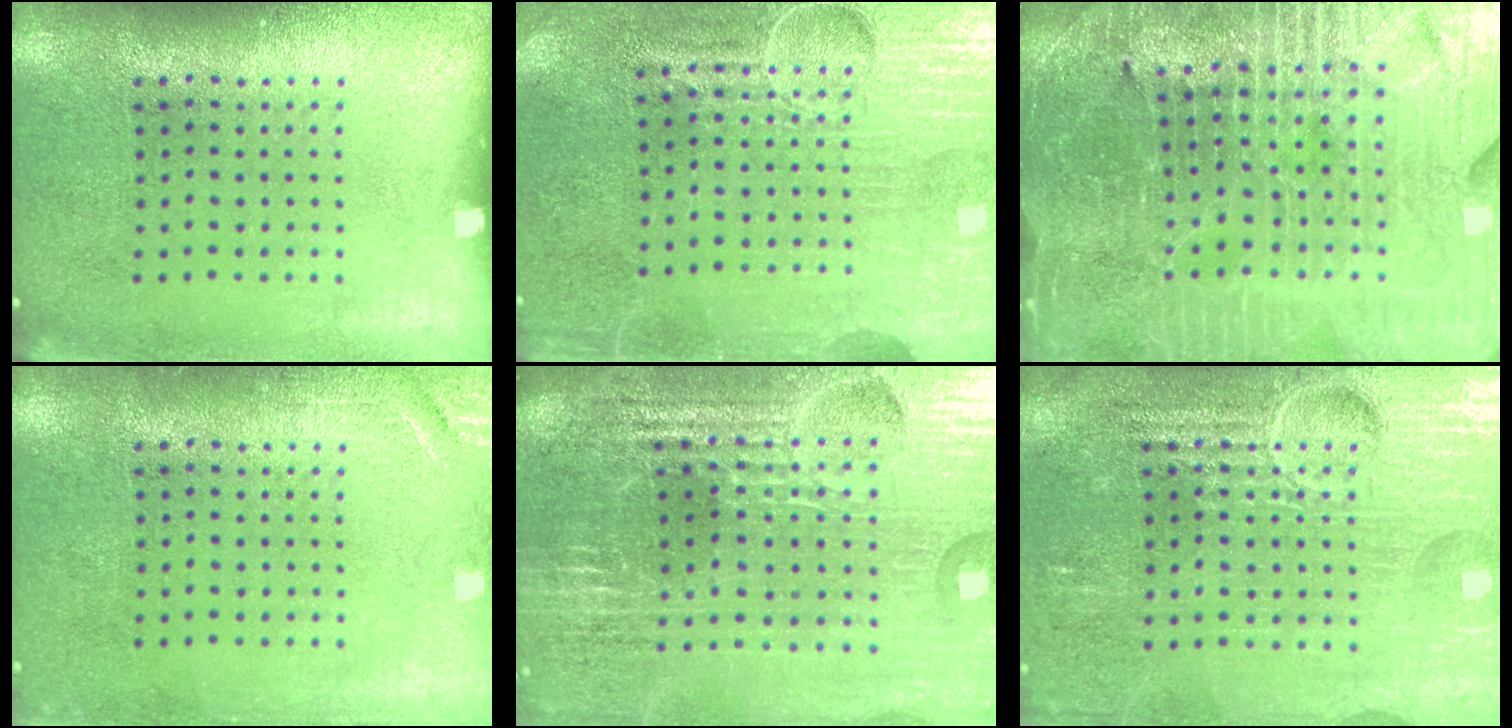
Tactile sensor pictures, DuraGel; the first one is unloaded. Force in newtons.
{"total": 4.5, "press": 4.0, "slide": 1.9}
{"total": 5.5, "press": 5.1, "slide": 2.0}
{"total": 1.5, "press": 1.5, "slide": 0.3}
{"total": 5.6, "press": 5.0, "slide": 2.4}
{"total": 7.2, "press": 7.1, "slide": 0.9}